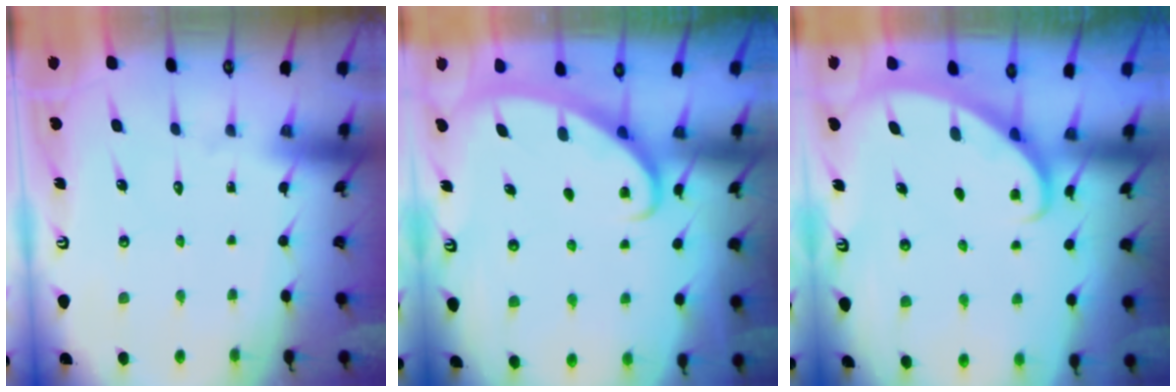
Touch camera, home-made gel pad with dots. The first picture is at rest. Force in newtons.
{"total": 3.0, "press": 3.0, "slide": 0.3}
{"total": 2.5, "press": 2.5, "slide": 0.1}